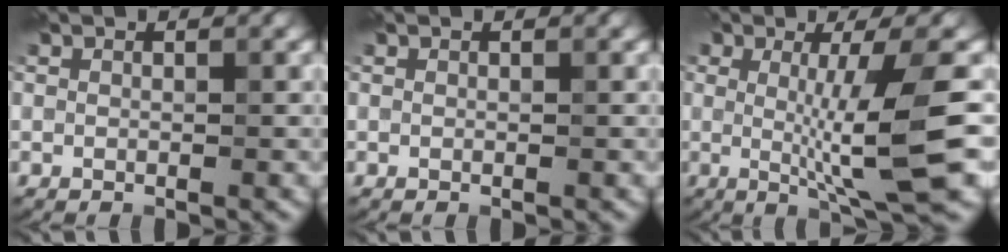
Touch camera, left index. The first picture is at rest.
{"total": 0.0}
{"total": 8.1, "force": [0.0, 1.3, 7.9], "torque": [-0.115, -0.009, 0.002]}